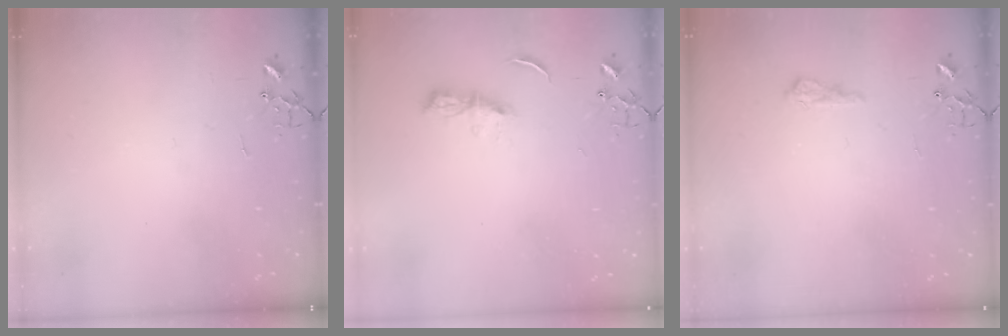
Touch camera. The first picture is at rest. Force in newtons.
{"total": 6.1, "press": 6.0, "slide": 0.7}
{"total": 8.1, "press": 8.1, "slide": 1.0}